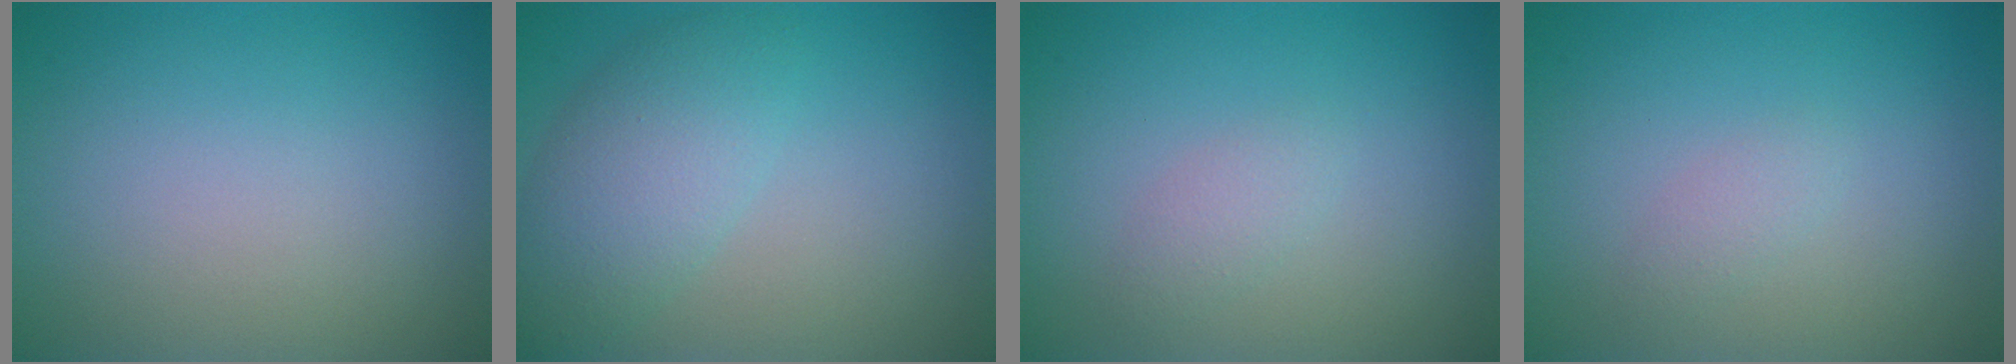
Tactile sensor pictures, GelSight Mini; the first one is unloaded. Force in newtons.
{"total": 4.3, "press": 4.3, "slide": 0.2}
{"total": 1.2, "press": 1.2, "slide": 0.0}
{"total": 1.0, "press": 1.0, "slide": 0.1}